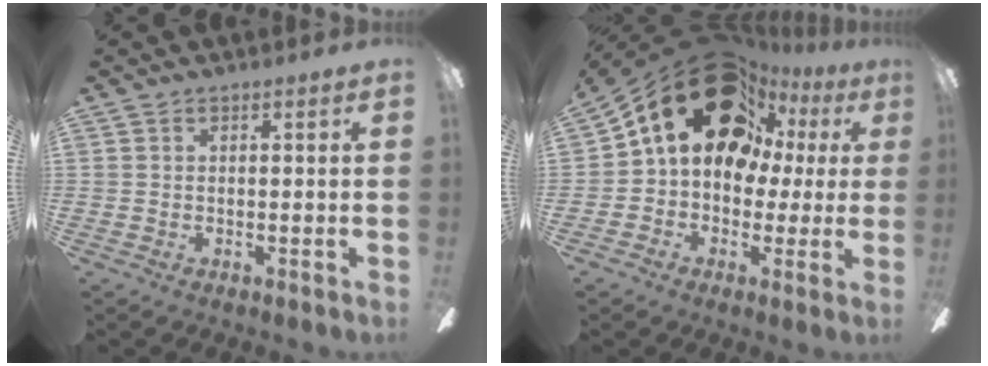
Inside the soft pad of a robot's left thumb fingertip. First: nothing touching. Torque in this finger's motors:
{"motor_torque": [0.02, 1.90, 2.44, -0.33, 0.15]}